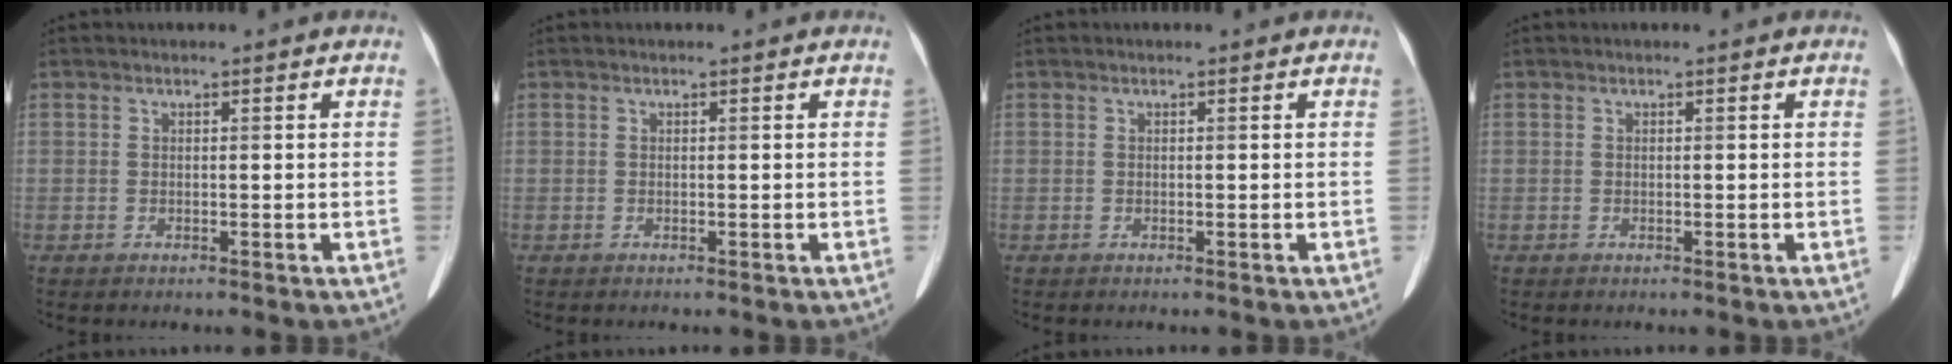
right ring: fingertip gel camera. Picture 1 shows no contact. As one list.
[{"total": 0.0}, {"total": 0.0}, {"total": 0.0}]